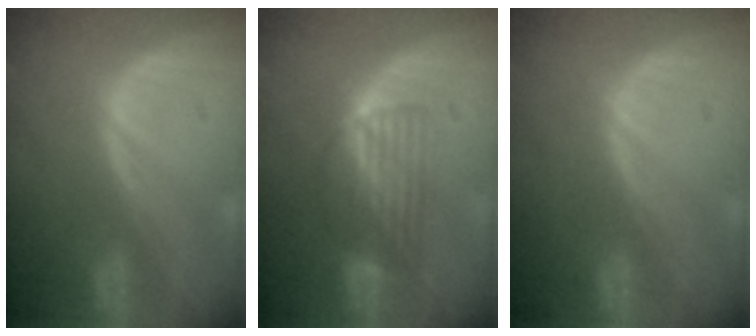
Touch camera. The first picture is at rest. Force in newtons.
{"total": 6.6, "press": 5.7, "slide": 3.4}
{"total": 0.0}